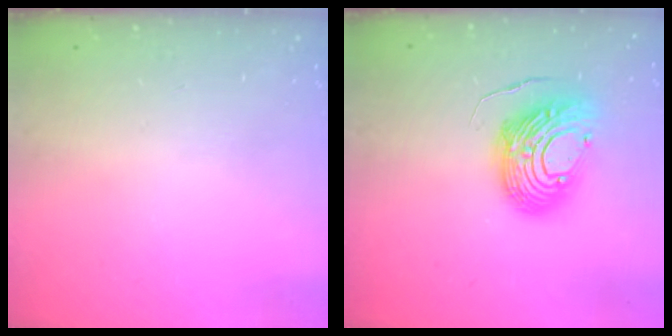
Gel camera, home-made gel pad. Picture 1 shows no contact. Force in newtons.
{"total": 14.0, "press": 14.0, "slide": 1.1}